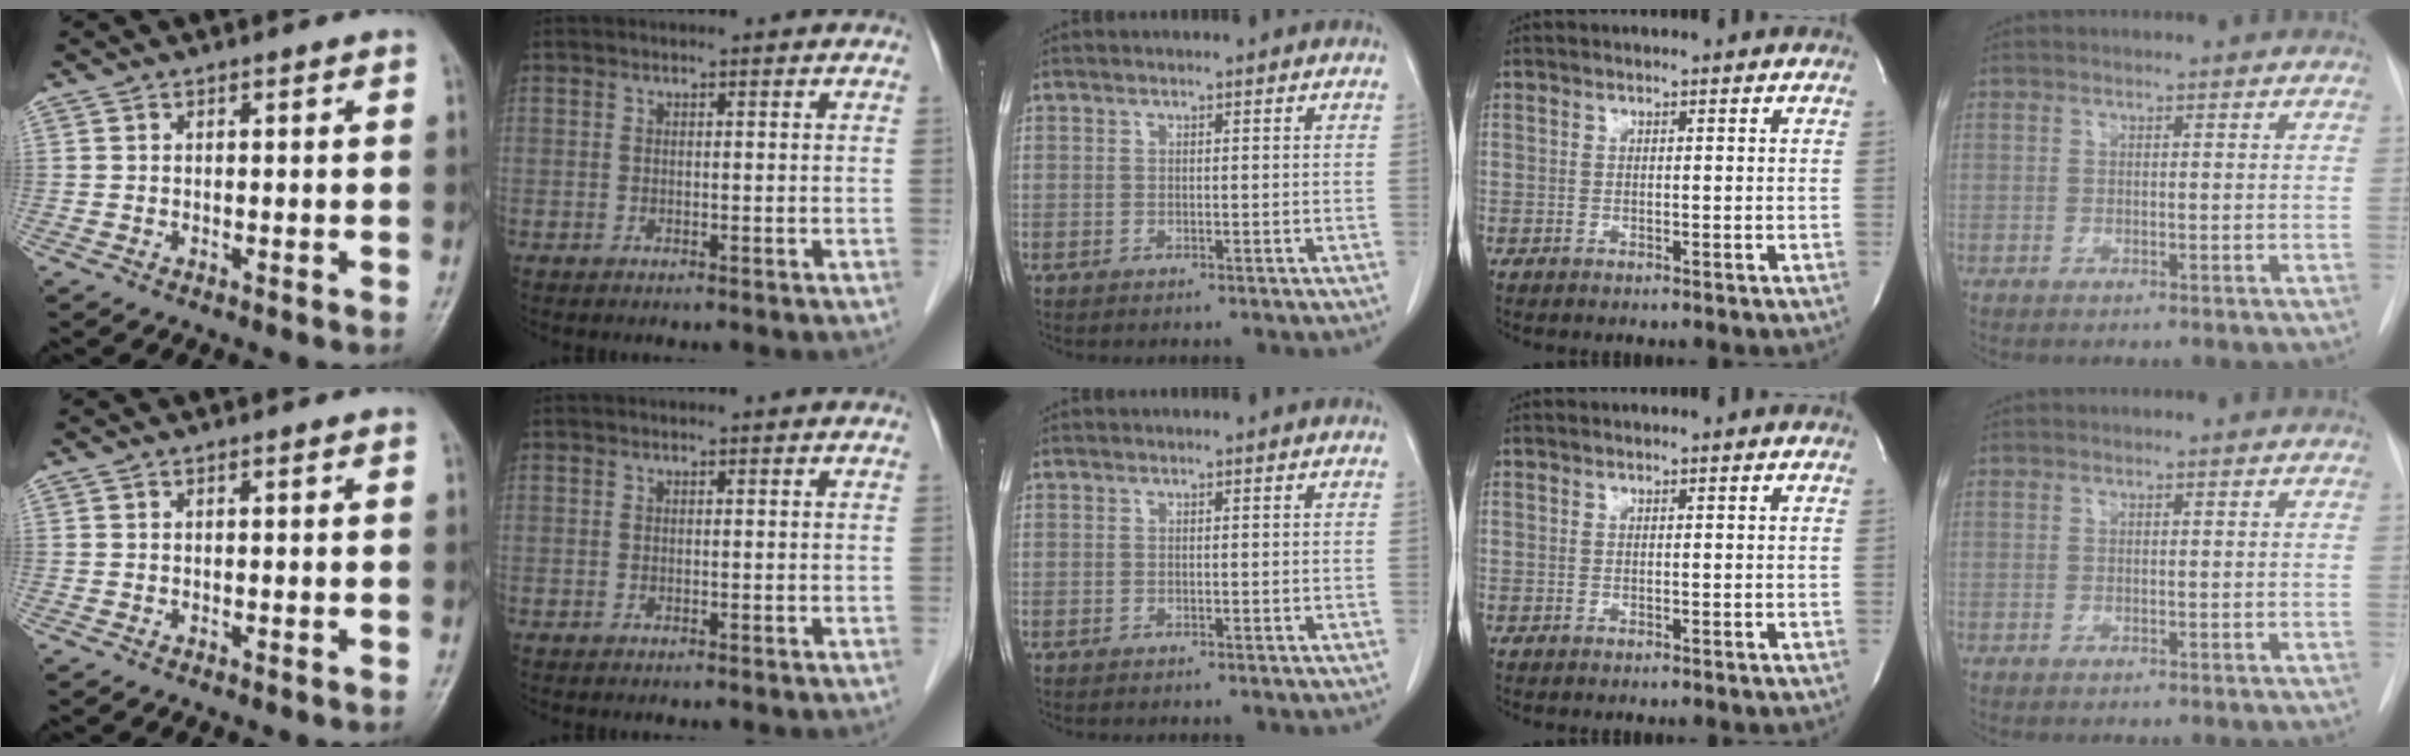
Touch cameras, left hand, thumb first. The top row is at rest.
{}